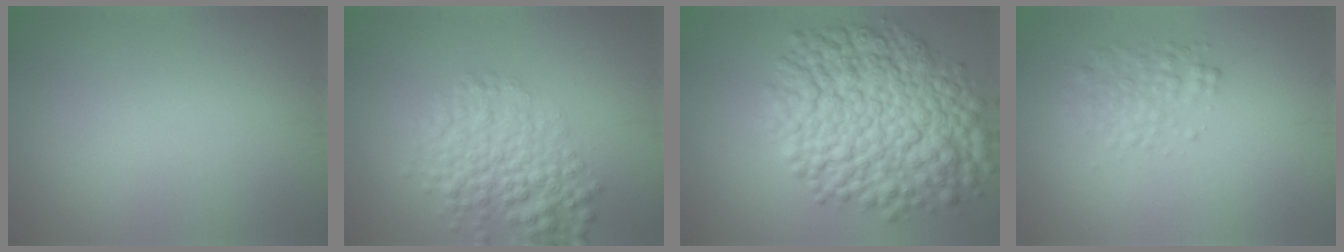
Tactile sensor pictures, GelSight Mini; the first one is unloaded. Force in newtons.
{"total": 5.2, "press": 5.2, "slide": 0.2}
{"total": 12.3, "press": 12.3, "slide": 0.3}
{"total": 2.4, "press": 2.4, "slide": 0.1}